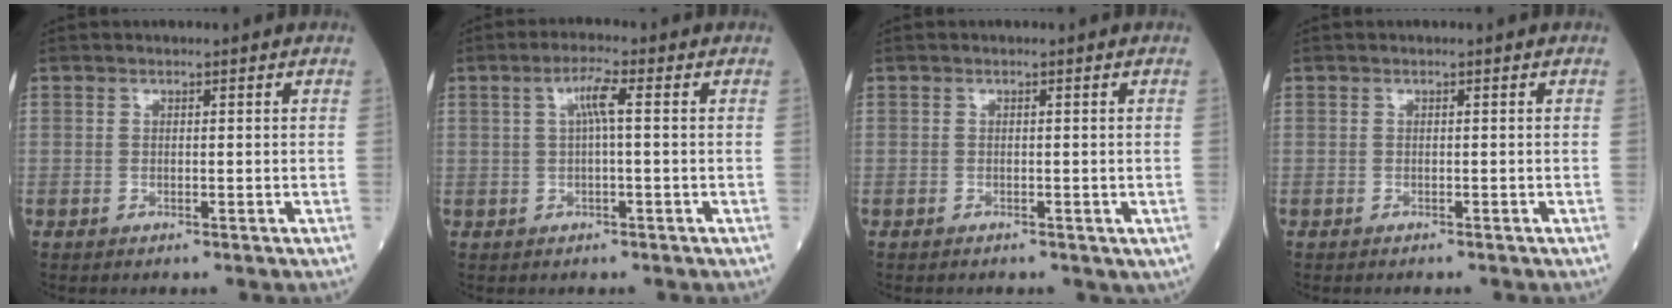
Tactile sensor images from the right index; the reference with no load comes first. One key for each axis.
{"total": 3.4, "fx": 0.6, "fy": 0.2, "fz": 3.4, "tx": -0.065, "ty": 0.010, "tz": 0.011}
{"total": 1.1, "fx": -0.6, "fy": 0.8, "fz": 0.4, "tx": -0.009, "ty": 0.001, "tz": -0.003}
{"total": 0.8, "fx": -0.7, "fy": 0.2, "fz": 0.2, "tx": -0.006, "ty": -0.001, "tz": -0.010}